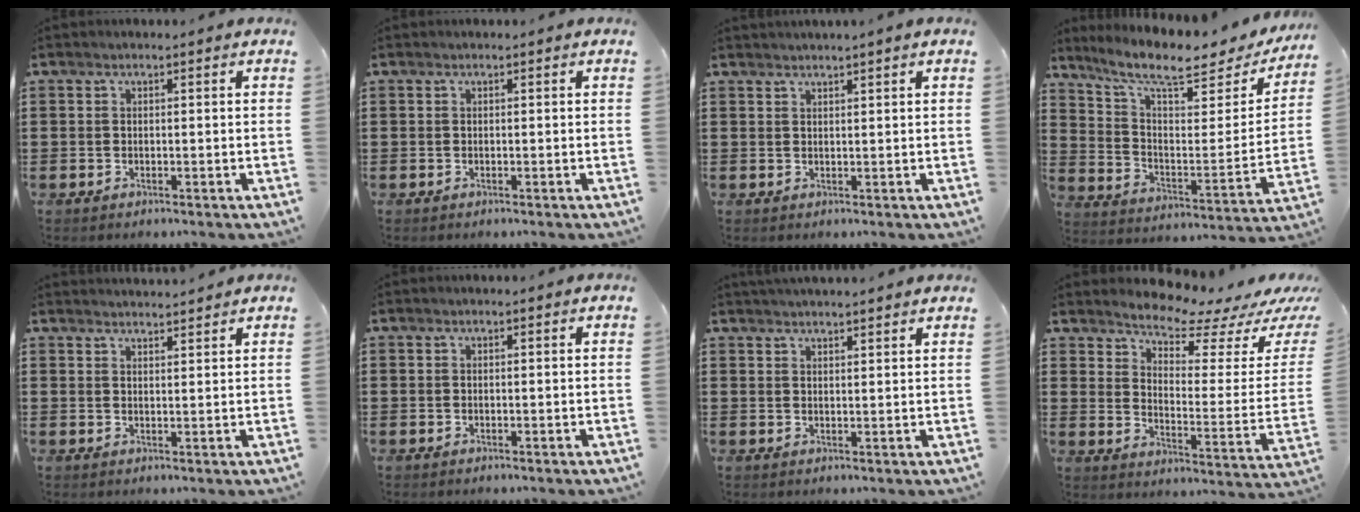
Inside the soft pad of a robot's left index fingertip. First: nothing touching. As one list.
[{"total": 0.0}, {"total": 1.1, "force": [1.1, -0.2, 0.3], "torque": [-0.005, -0.001, 0.021]}, {"total": 9.7, "force": [7.8, 2.0, 5.5], "torque": [-0.123, -0.046, 0.129]}, {"total": 2.0, "force": [2.0, -0.1, 0.0], "torque": [-0.005, -0.002, 0.039]}, {"total": 0.0}, {"total": 2.1, "force": [2.0, -0.1, 0.2], "torque": [-0.009, -0.001, 0.040]}, {"total": 6.4, "force": [6.1, 0.7, 1.8], "torque": [-0.054, -0.058, 0.103]}]